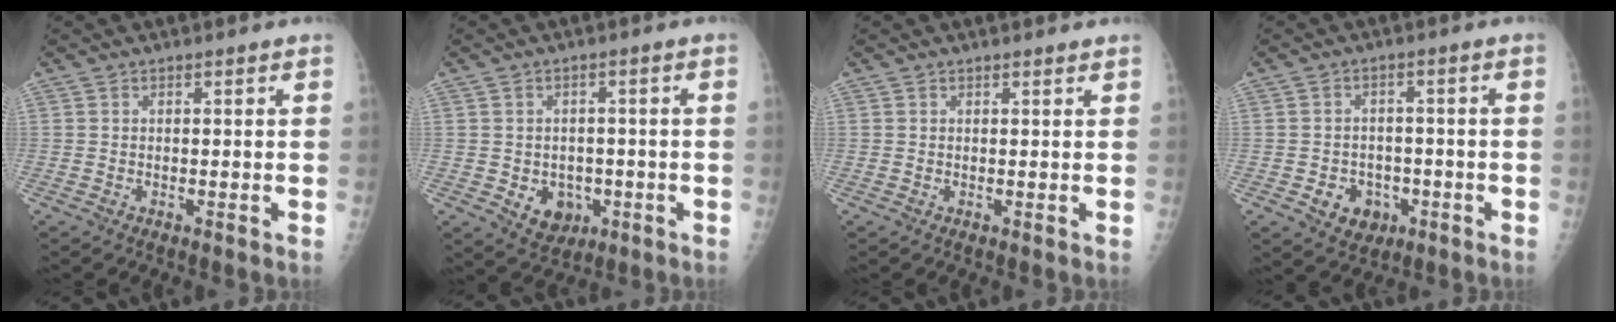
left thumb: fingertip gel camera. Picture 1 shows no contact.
{"total": 6.9, "force": [-2.1, 5.5, 3.6], "torque": [-0.024, 0.012, -0.019]}
{"total": 0.6, "force": [0.5, 0.2, 0.3], "torque": [-0.007, -0.002, 0.007]}
{"total": 6.6, "force": [-2.7, 5.4, 2.8], "torque": [-0.017, 0.022, -0.032]}